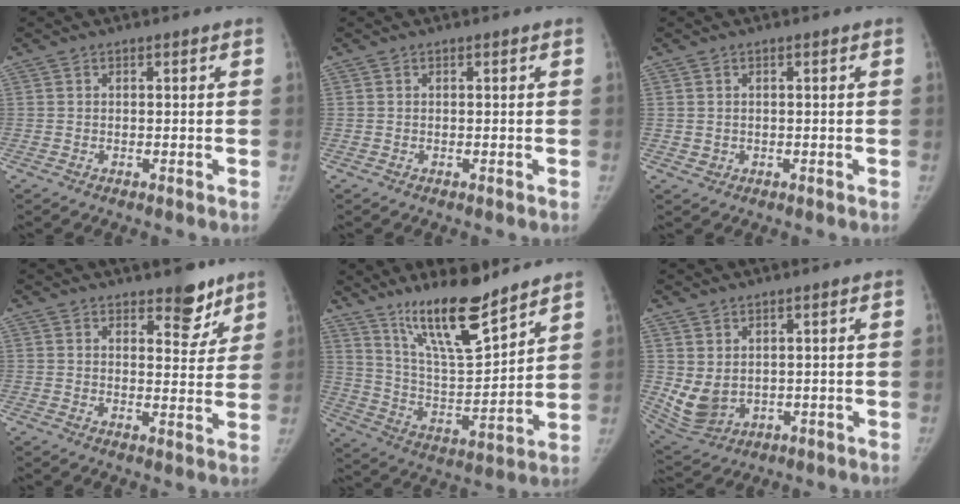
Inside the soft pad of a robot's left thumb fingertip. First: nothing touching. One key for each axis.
{"total": 0.0}
{"total": 1.0, "fx": 0.2, "fy": 0.9, "fz": 0.4, "tx": -0.001, "ty": -0.001, "tz": 0.007}
{"total": 7.0, "fx": 5.1, "fy": 3.0, "fz": 3.7, "tx": -0.015, "ty": -0.033, "tz": 0.069}
{"total": 16.9, "fx": 12.8, "fy": 3.8, "fz": 10.4, "tx": -0.155, "ty": -0.081, "tz": 0.236}
{"total": 6.8, "fx": 1.3, "fy": 4.8, "fz": 4.7, "tx": -0.083, "ty": -0.014, "tz": 0.048}